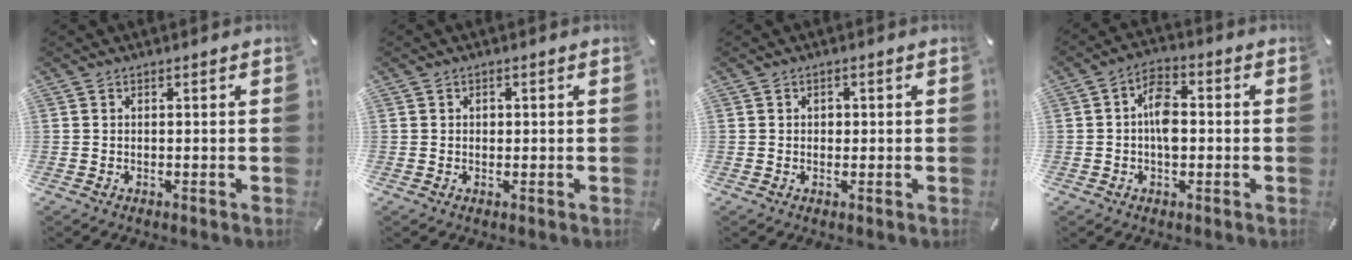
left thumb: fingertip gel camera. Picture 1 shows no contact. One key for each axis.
{"total": 0.9, "fx": 0.1, "fy": 0.8, "fz": 0.5, "tx": -0.002, "ty": -0.001, "tz": -0.001}
{"total": 1.4, "fx": 0.0, "fy": 1.1, "fz": 0.7, "tx": -0.007, "ty": 0.002, "tz": -0.004}
{"total": 6.9, "fx": -0.6, "fy": 4.1, "fz": 5.5, "tx": -0.088, "ty": 0.007, "tz": -0.012}